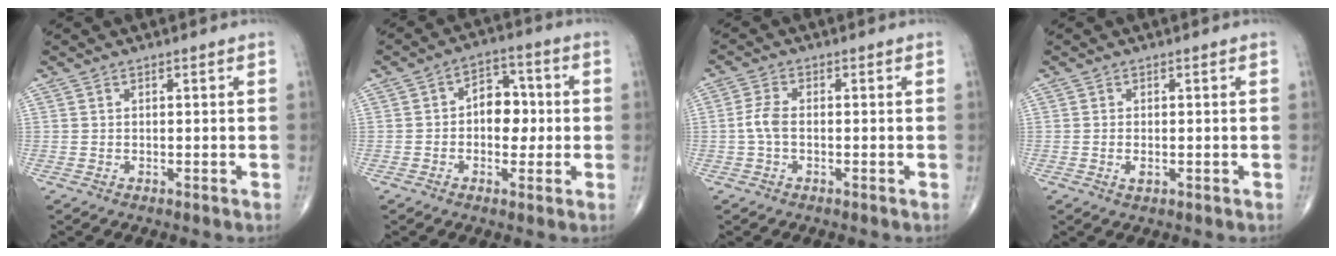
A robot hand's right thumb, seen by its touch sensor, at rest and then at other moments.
{"total": 7.8, "force": [-0.2, 5.5, 5.6], "torque": [-0.045, 0.020, -0.011]}
{"total": 3.3, "force": [-0.5, 1.7, 2.8], "torque": [-0.067, 0.007, -0.016]}
{"total": 1.5, "force": [-0.3, 0.8, 1.2], "torque": [-0.024, -0.002, -0.006]}